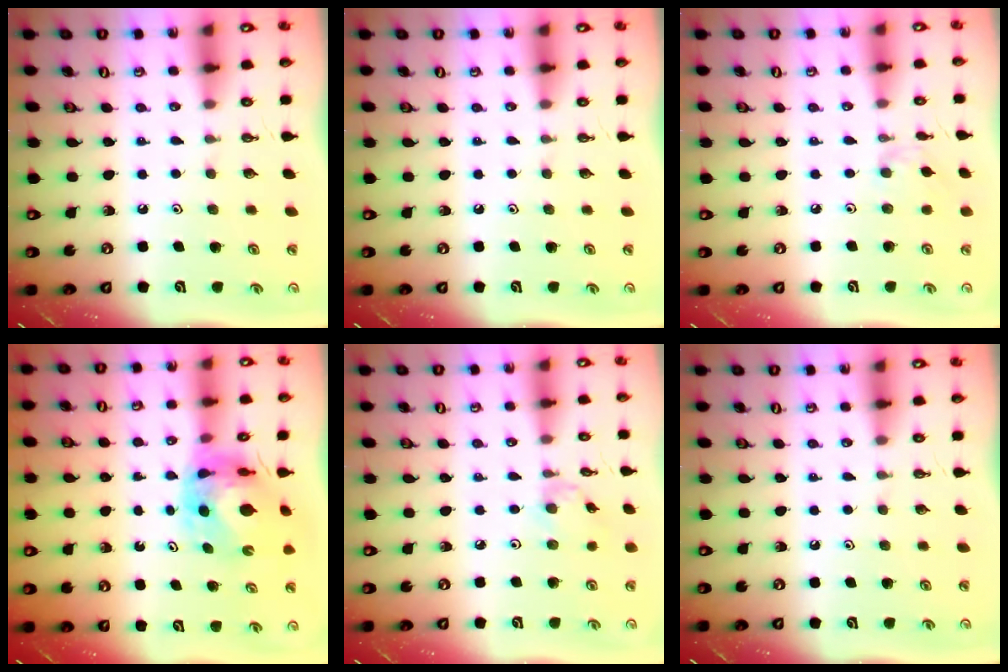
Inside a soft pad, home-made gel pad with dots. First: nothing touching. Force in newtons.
{"total": 0.0}
{"total": 1.3, "press": 1.2, "slide": 0.4}
{"total": 9.0, "press": 9.0, "slide": 1.0}
{"total": 2.6, "press": 2.5, "slide": 0.5}
{"total": 0.0}